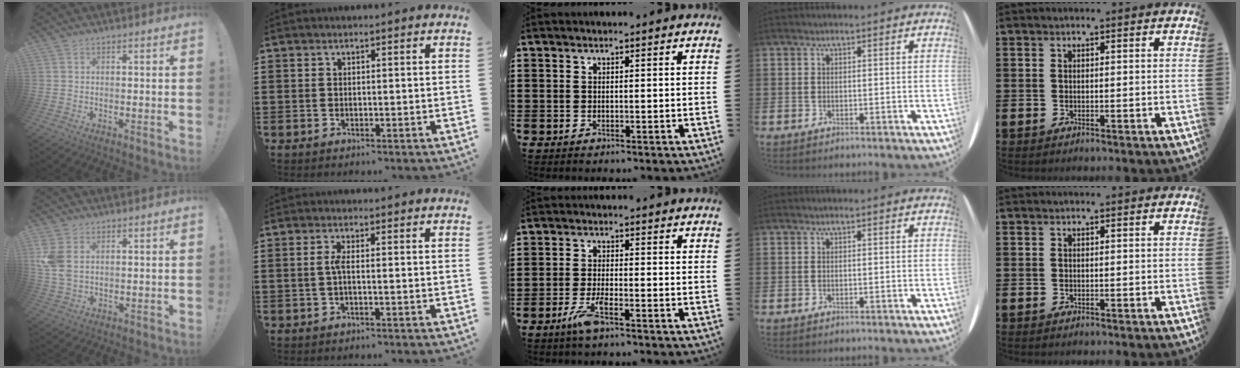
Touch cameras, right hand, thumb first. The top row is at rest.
{"thumb": {"total": 6.6, "force": [2.1, 4.4, 4.5], "torque": [-0.088, -0.009, 0.041]}, "index": {"total": 2.2, "force": [-0.3, 0.2, 2.1], "torque": [-0.049, -0.003, -0.010]}, "middle": {"total": 4.0, "force": [-2.3, 0.5, 3.2], "torque": [-0.075, -0.006, -0.046]}}